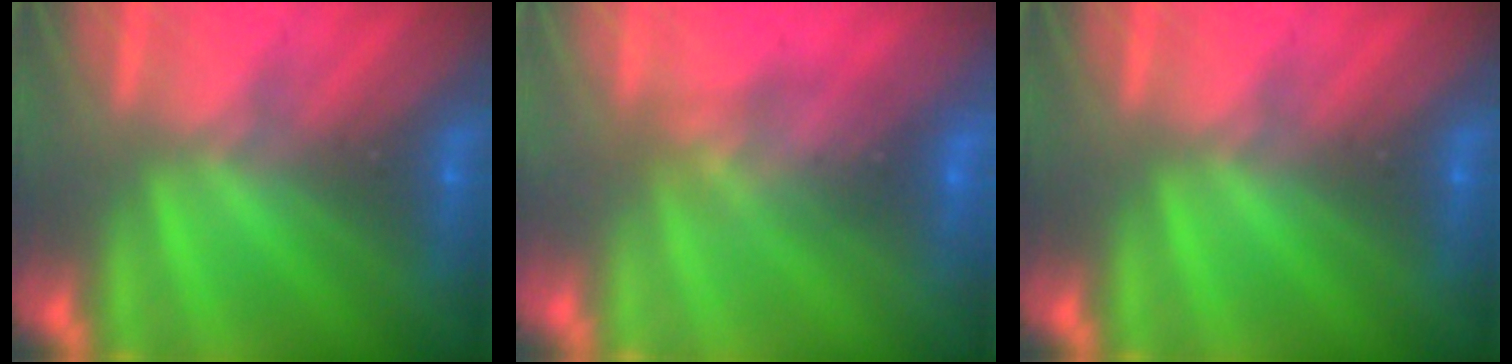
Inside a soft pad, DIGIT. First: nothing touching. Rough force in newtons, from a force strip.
{"total": 10.3}
{"total": 0.0}